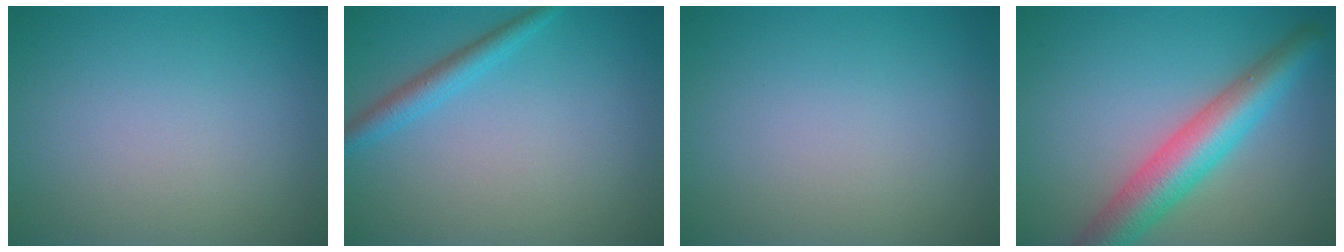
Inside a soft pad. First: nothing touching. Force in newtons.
{"total": 2.2, "press": 2.2, "slide": 0.1}
{"total": 0.0}
{"total": 6.3, "press": 6.3, "slide": 0.2}